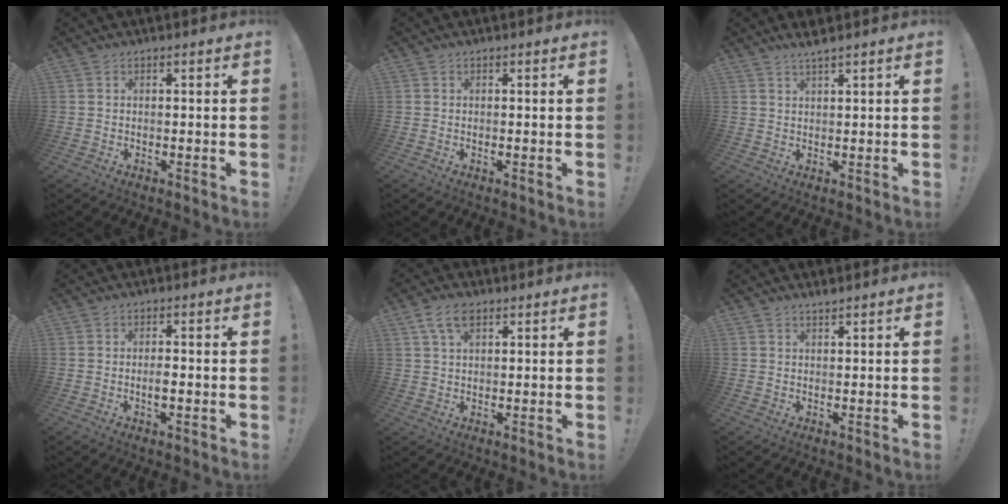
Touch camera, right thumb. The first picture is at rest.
{"total": 0.0}
{"total": 3.1, "force": [2.6, -0.4, 1.6], "torque": [-0.028, -0.012, 0.043]}
{"total": 2.8, "force": [-0.8, 0.9, 2.5], "torque": [-0.035, 0.001, -0.015]}
{"total": 6.1, "force": [3.2, 3.2, 4.2], "torque": [-0.070, -0.005, 0.059]}
{"total": 1.1, "force": [1.1, -0.2, 0.2], "torque": [0.001, -0.003, 0.019]}